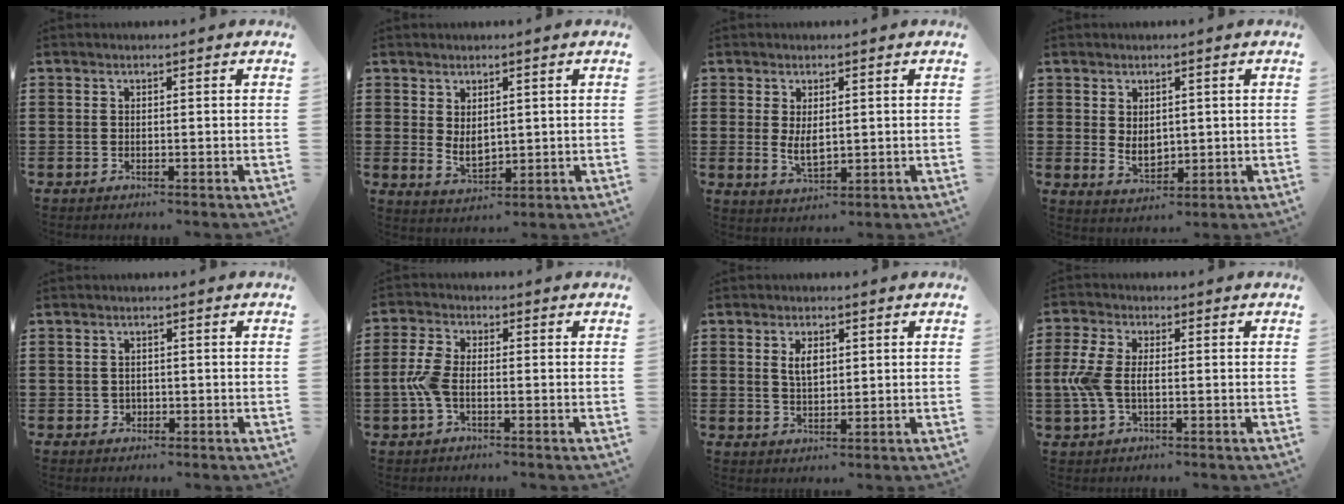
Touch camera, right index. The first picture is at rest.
{"total": 3.1, "force": [1.0, 2.0, 2.1], "torque": [-0.036, 0.002, 0.019]}
{"total": 3.5, "force": [0.4, 1.7, 3.0], "torque": [-0.050, 0.002, 0.006]}
{"total": 3.2, "force": [0.7, 2.4, 2.1], "torque": [-0.029, 0.001, 0.010]}
{"total": 1.1, "force": [-0.1, 1.0, 0.3], "torque": [-0.010, 0.005, -0.004]}
{"total": 4.8, "force": [-1.0, 2.3, 4.0], "torque": [-0.106, -0.005, -0.028]}
{"total": 3.3, "force": [1.1, 1.6, 2.7], "torque": [-0.050, 0.004, 0.016]}
{"total": 6.1, "force": [-0.5, 3.2, 5.1], "torque": [-0.137, -0.007, -0.020]}